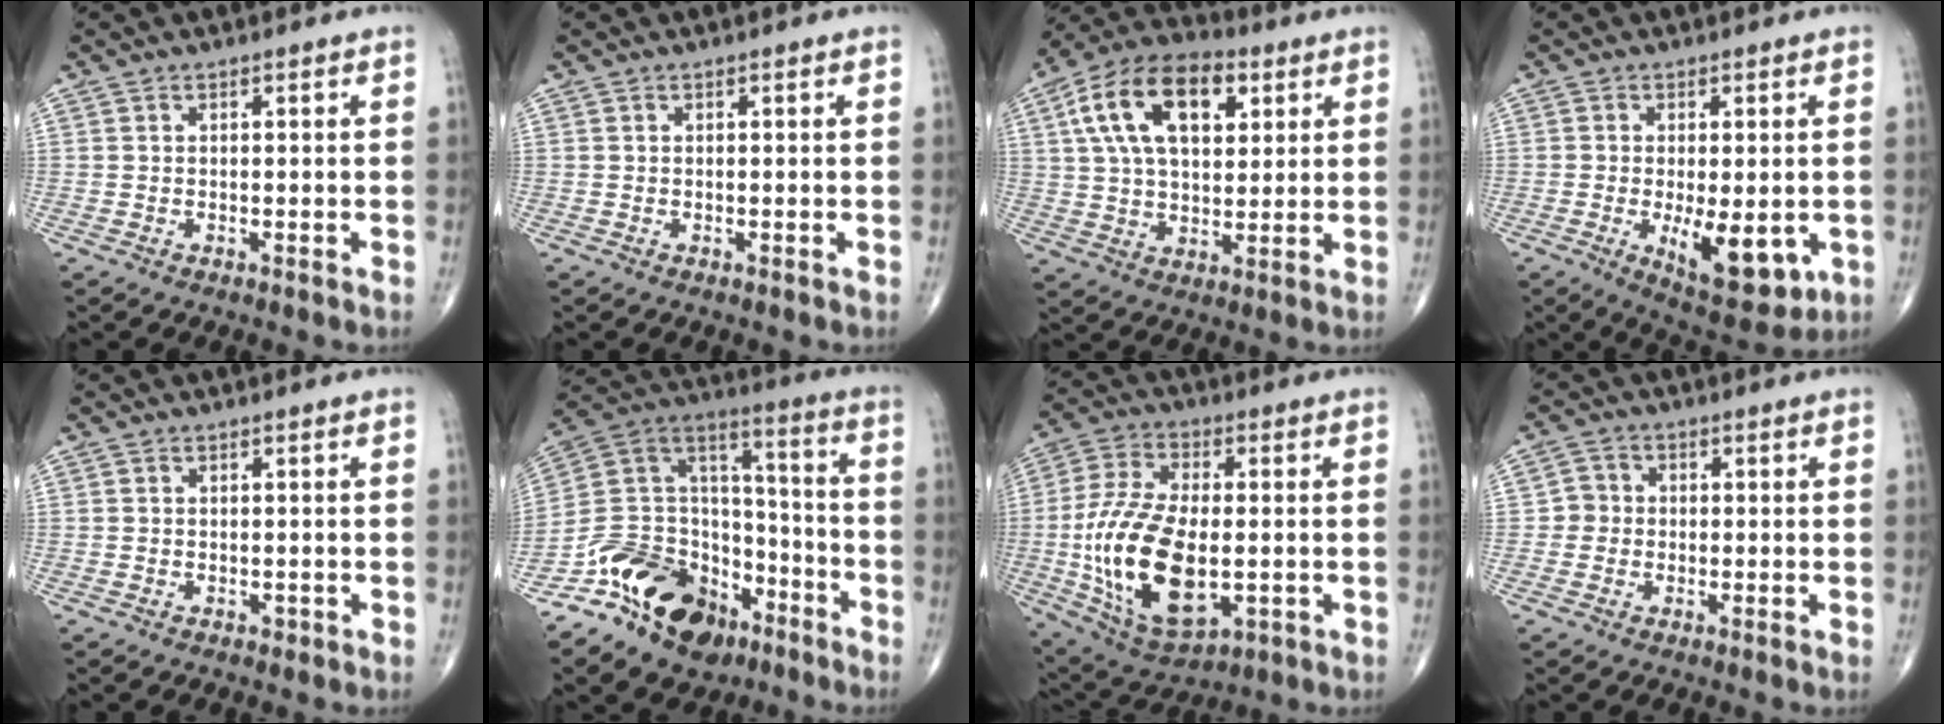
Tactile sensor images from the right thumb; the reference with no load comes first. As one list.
[{"total": 0.0}, {"total": 17.8, "force": [6.1, 10.0, 13.4], "torque": [-0.217, 0.005, 0.101]}, {"total": 11.5, "force": [-2.8, 5.1, 10.0], "torque": [-0.130, -0.019, -0.031]}, {"total": 0.7, "force": [-0.3, 0.5, 0.2], "torque": [-0.003, 0.001, -0.005]}, {"total": 21.6, "force": [-13.1, 13.1, 11.1], "torque": [-0.162, 0.097, -0.228]}, {"total": 20.8, "force": [-2.8, 10.6, 17.6], "torque": [-0.349, -0.006, -0.033]}, {"total": 3.4, "force": [-0.4, 3.2, 0.9], "torque": [0.005, 0.008, -0.016]}]